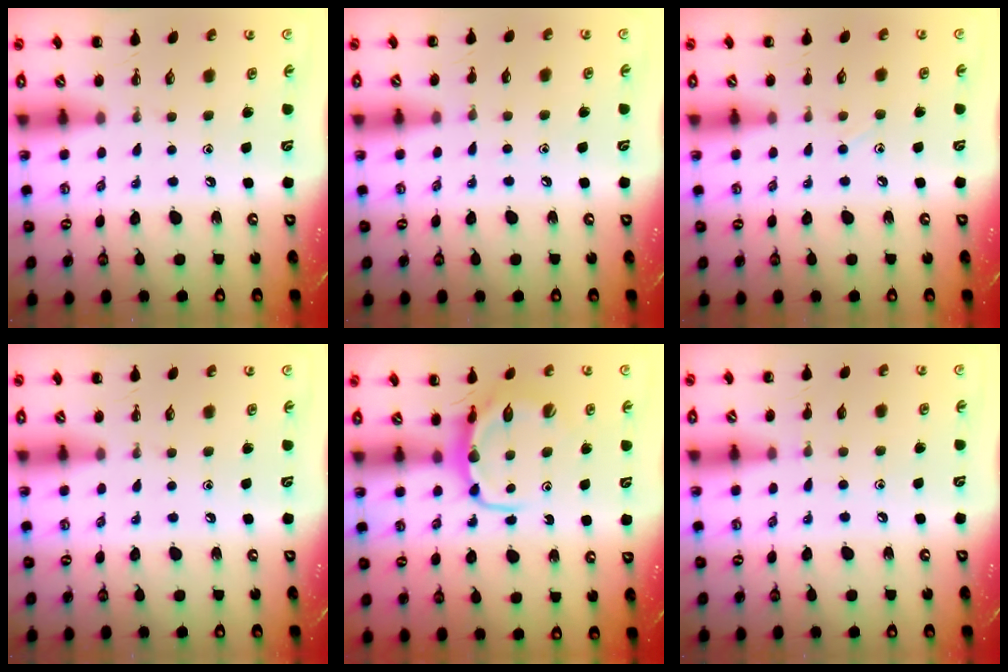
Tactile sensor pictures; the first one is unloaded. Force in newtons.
{"total": 4.4, "press": 4.1, "slide": 1.5}
{"total": 4.0, "press": 3.7, "slide": 1.5}
{"total": 0.0}
{"total": 6.2, "press": 6.0, "slide": 1.2}
{"total": 3.6, "press": 3.4, "slide": 1.3}